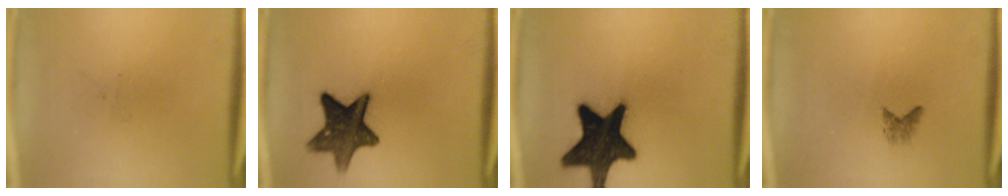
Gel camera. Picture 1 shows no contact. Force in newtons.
{"total": 12.0}
{"total": 18.5}
{"total": 1.1}